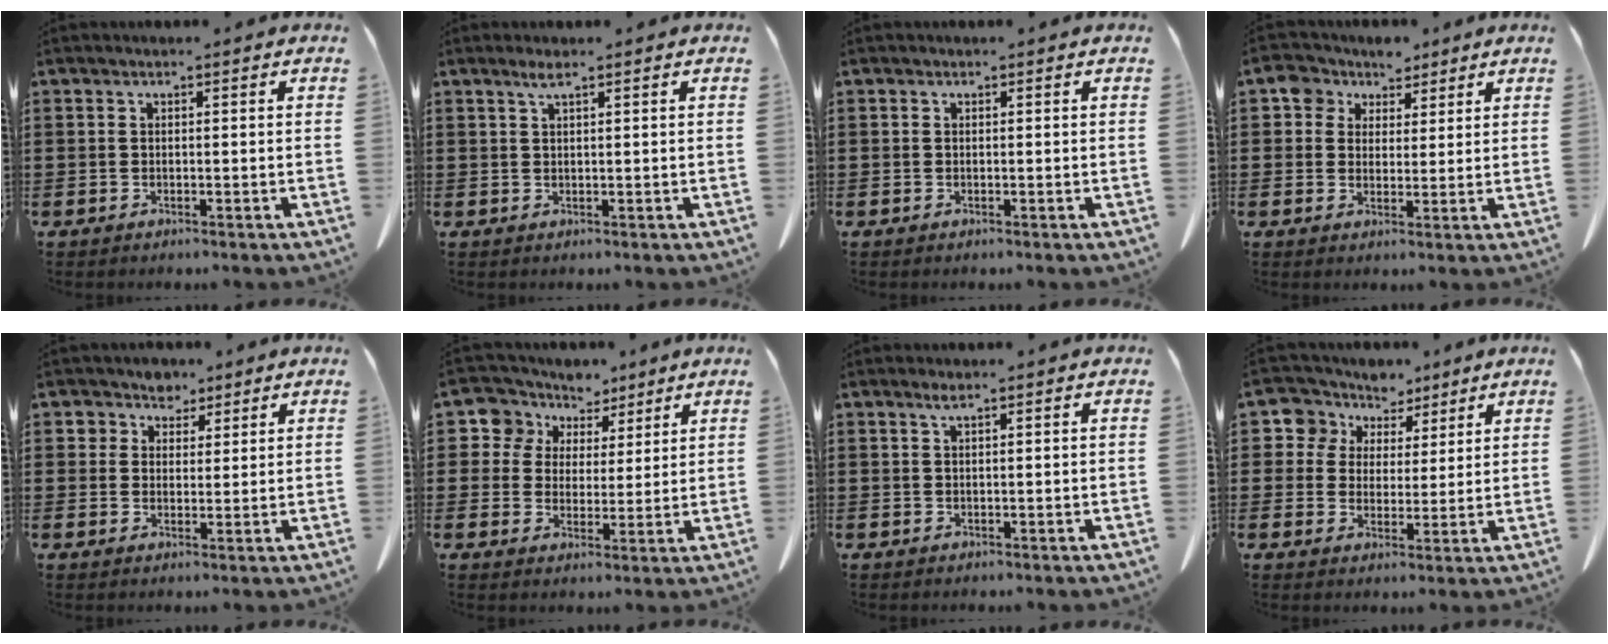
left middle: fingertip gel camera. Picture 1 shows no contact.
{"total": 1.6, "force": [1.0, 0.1, 1.3], "torque": [-0.027, 0.001, 0.018]}
{"total": 0.0}
{"total": 5.2, "force": [3.3, 3.9, 1.1], "torque": [-0.040, 0.006, 0.057]}
{"total": 3.8, "force": [2.7, 2.6, 0.2], "torque": [-0.015, 0.005, 0.048]}
{"total": 7.2, "force": [5.0, 5.2, 0.7], "torque": [-0.060, -0.015, 0.092]}
{"total": 1.2, "force": [0.8, 0.0, 0.9], "torque": [-0.019, 0.000, 0.014]}
{"total": 6.7, "force": [4.6, 4.8, 0.5], "torque": [-0.053, -0.014, 0.083]}